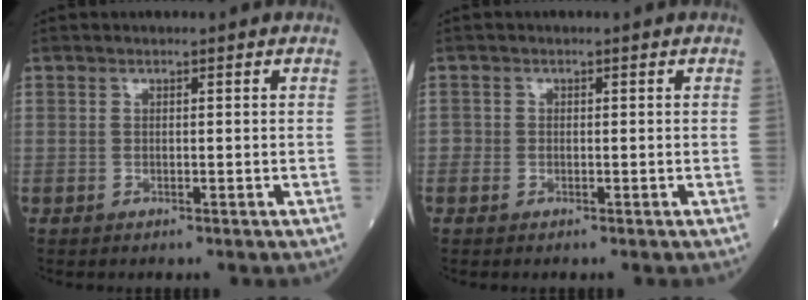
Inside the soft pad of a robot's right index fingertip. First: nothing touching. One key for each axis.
{"total": 0.9, "fx": -0.2, "fy": 0.9, "fz": 0.2, "tx": 0.005, "ty": 0.004, "tz": -0.007}